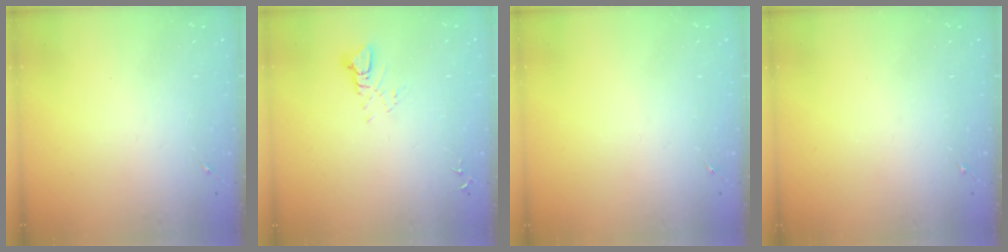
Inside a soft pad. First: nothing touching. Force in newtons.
{"total": 5.3, "press": 5.3, "slide": 0.3}
{"total": 0.0}
{"total": 0.0}